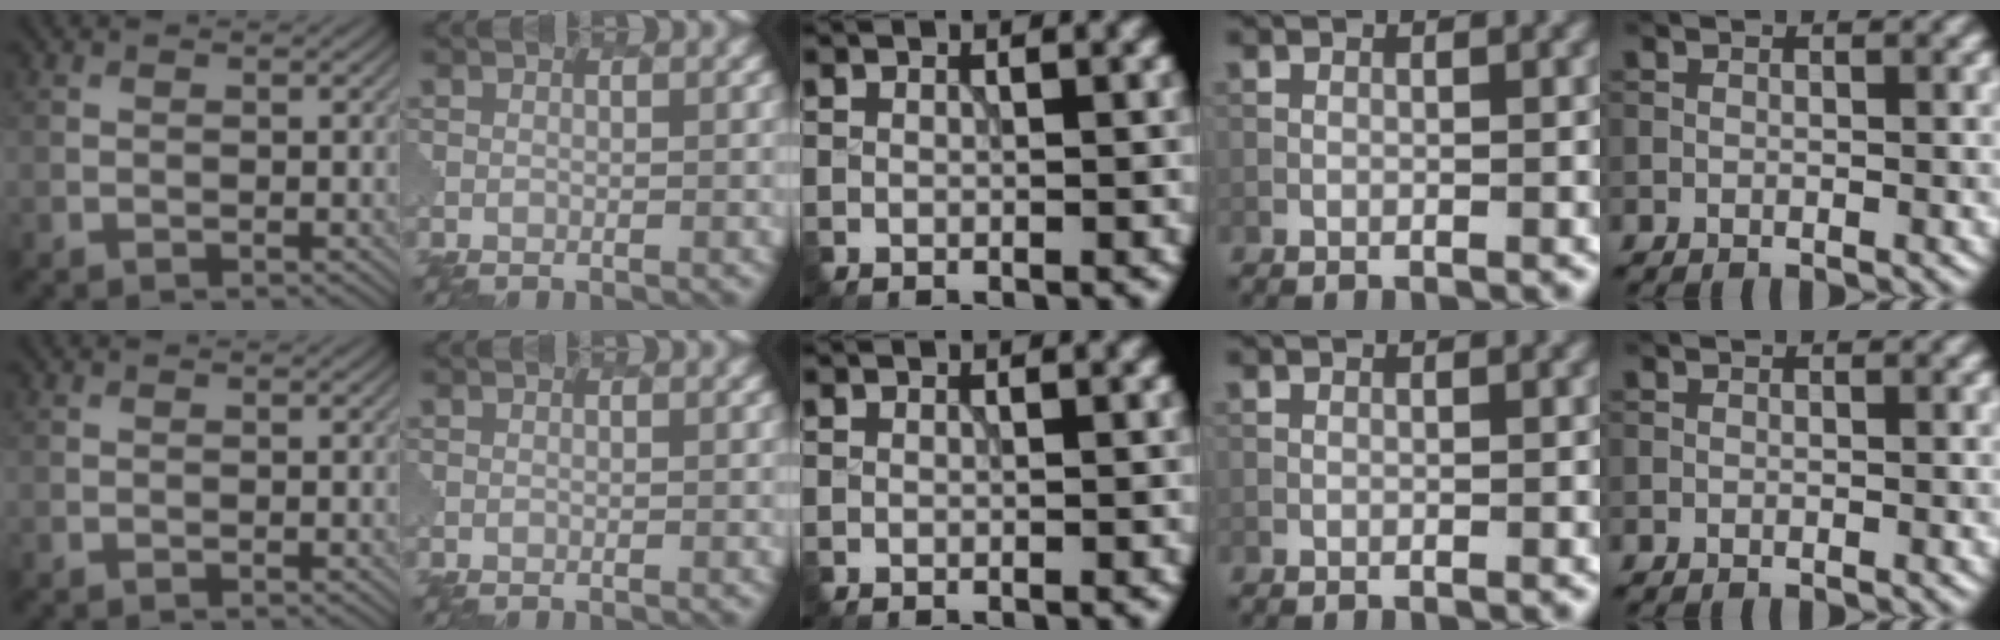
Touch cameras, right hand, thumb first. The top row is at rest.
{}